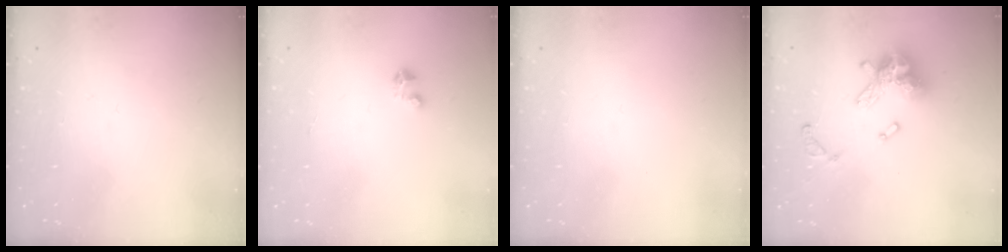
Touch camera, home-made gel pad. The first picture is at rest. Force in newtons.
{"total": 2.1, "press": 2.1, "slide": 0.1}
{"total": 0.0}
{"total": 13.8, "press": 13.8, "slide": 1.0}